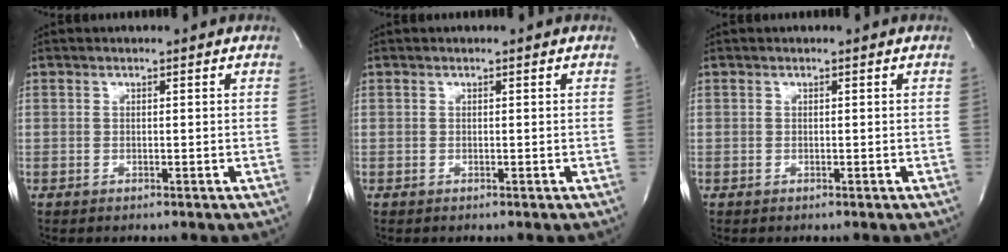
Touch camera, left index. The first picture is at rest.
{"total": 0.0}
{"total": 0.0}